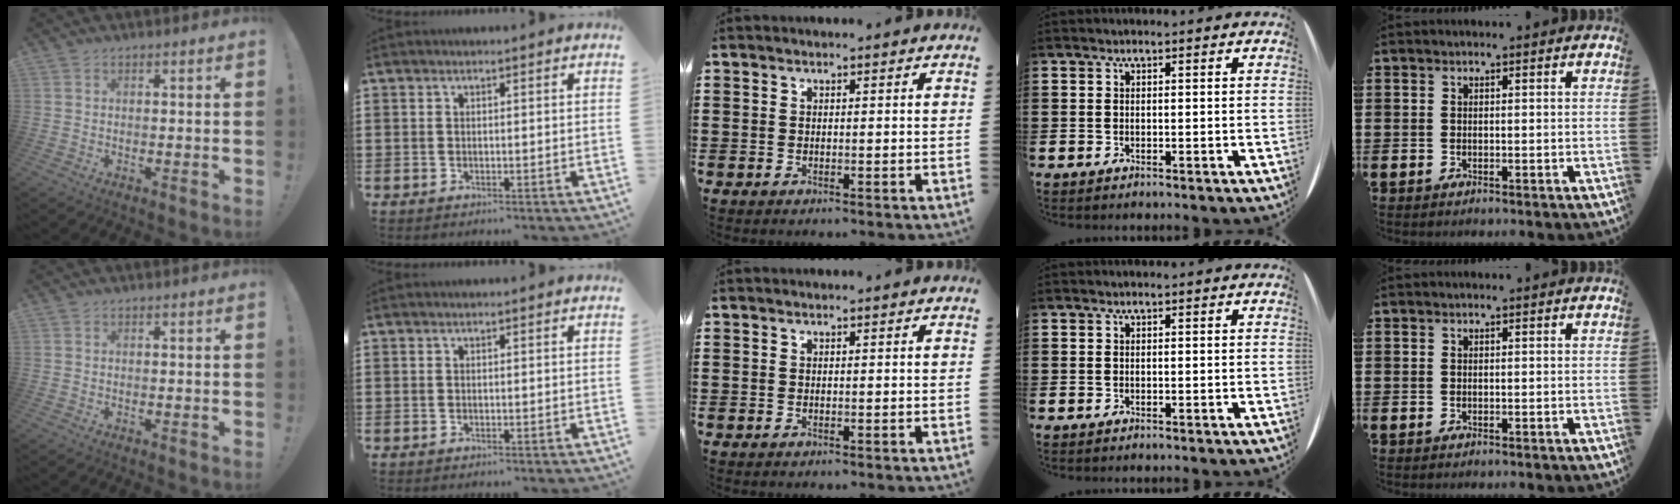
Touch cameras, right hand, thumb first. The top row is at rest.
{}